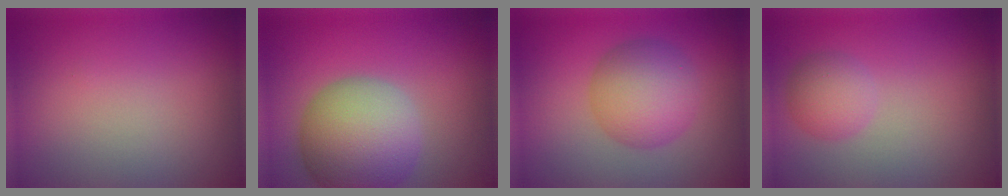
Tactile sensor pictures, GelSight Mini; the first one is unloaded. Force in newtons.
{"total": 9.3, "press": 9.3, "slide": 0.6}
{"total": 6.0, "press": 6.0, "slide": 0.1}
{"total": 2.6, "press": 2.6, "slide": 0.1}